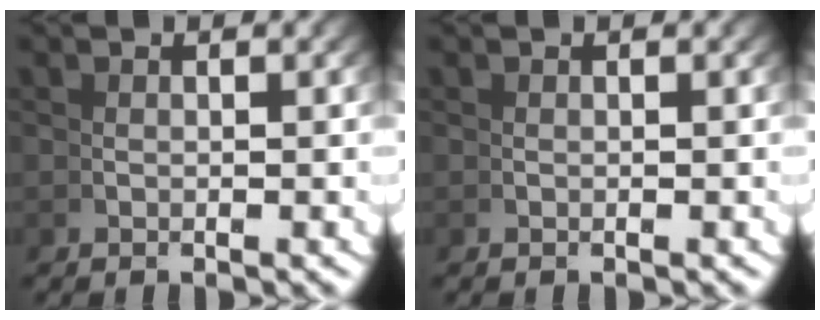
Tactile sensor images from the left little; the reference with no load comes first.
{"total": 0.0}